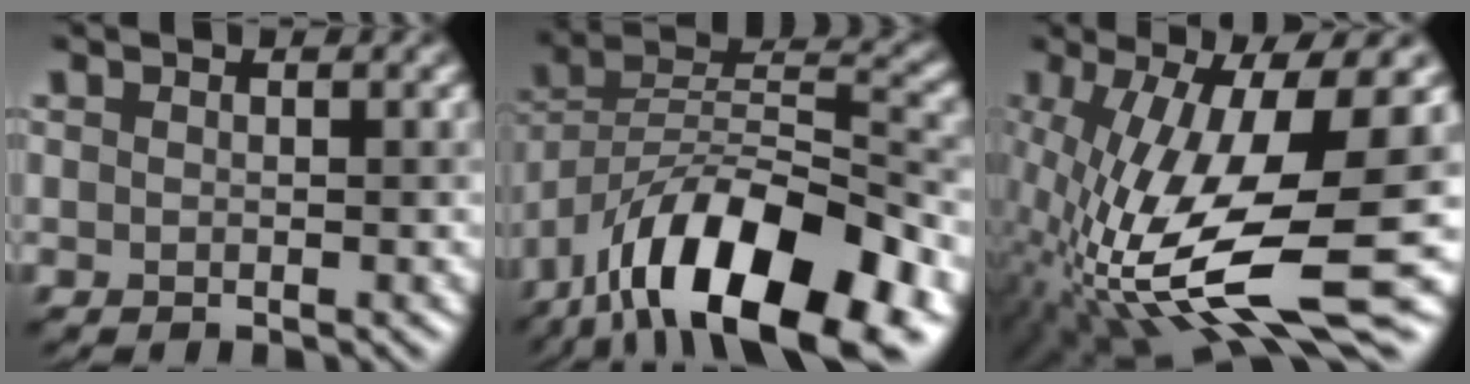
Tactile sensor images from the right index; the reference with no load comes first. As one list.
[{"total": 15.2, "force": [-9.1, 5.8, 10.7], "torque": [-0.179, 0.014, -0.167]}, {"total": 15.2, "force": [-3.0, 5.0, 14.1], "torque": [-0.280, -0.009, -0.046]}]